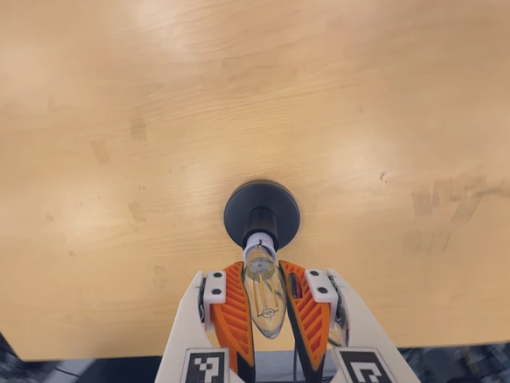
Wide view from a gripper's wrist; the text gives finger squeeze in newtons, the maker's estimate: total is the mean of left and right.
{"total": 22.1, "left": 21.9, "right": 22.3}